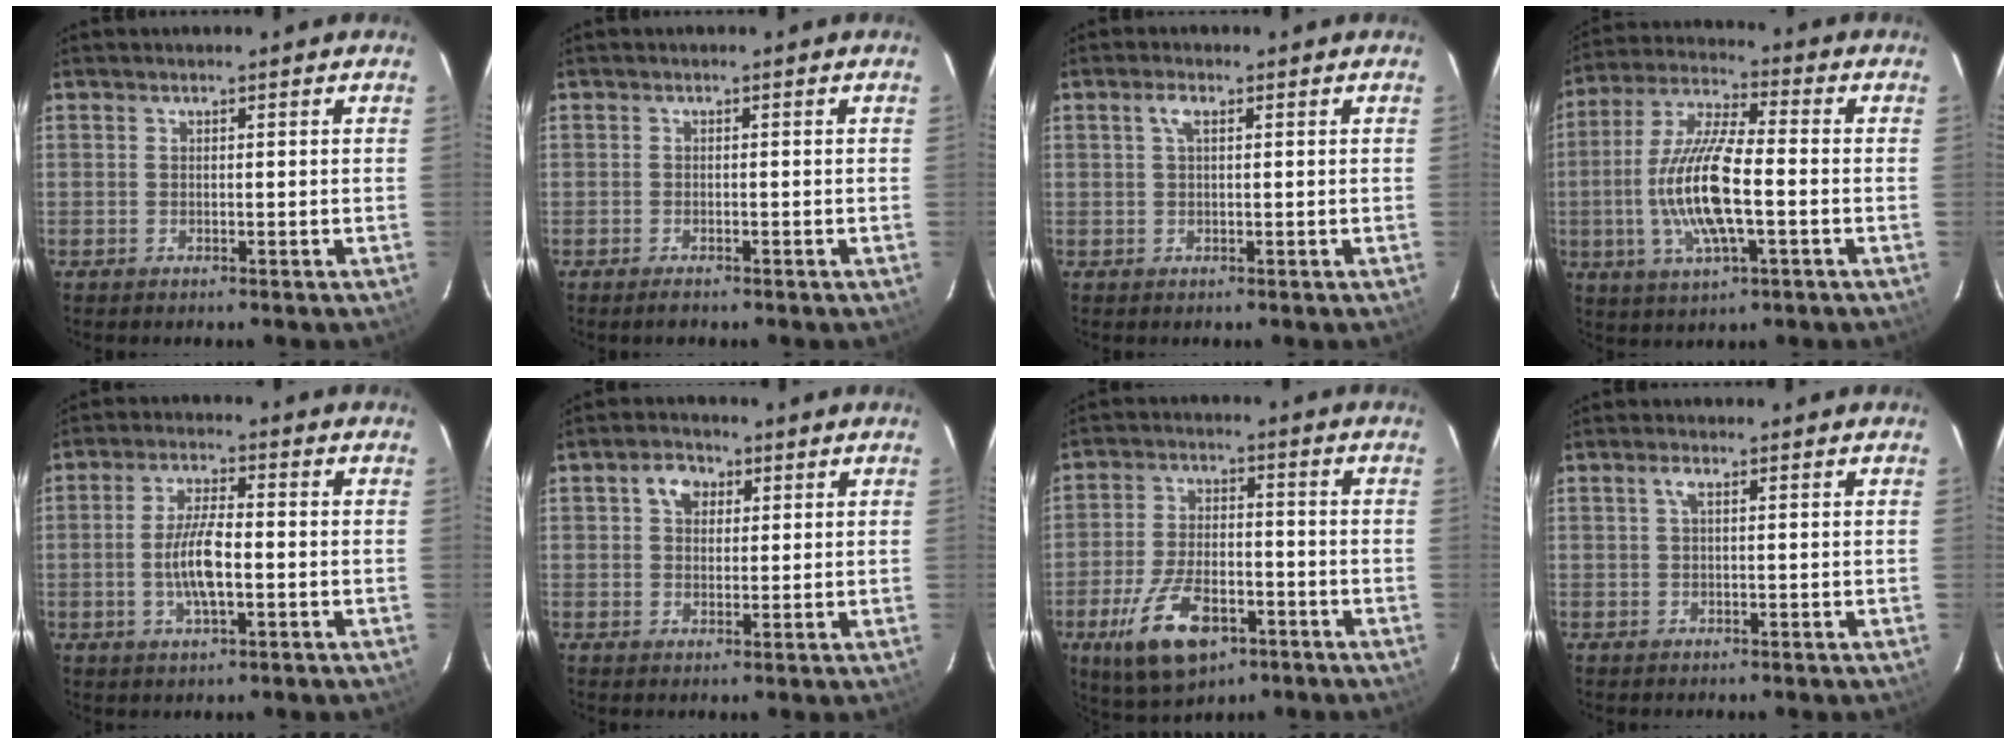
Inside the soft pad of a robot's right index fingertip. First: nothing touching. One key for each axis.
{"total": 1.8, "fx": -1.5, "fy": 0.5, "fz": 1.0, "tx": -0.023, "ty": -0.002, "tz": -0.026}
{"total": 2.1, "fx": 0.8, "fy": 0.8, "fz": 1.9, "tx": -0.037, "ty": 0.008, "tz": 0.014}
{"total": 15.0, "fx": -2.7, "fy": 4.1, "fz": 14.1, "tx": -0.292, "ty": 0.000, "tz": -0.055}
{"total": 7.5, "fx": -1.5, "fy": 2.3, "fz": 7.0, "tx": -0.140, "ty": 0.004, "tz": -0.027}
{"total": 4.5, "fx": 1.7, "fy": 3.4, "fz": 2.4, "tx": -0.036, "ty": 0.018, "tz": 0.030}
{"total": 14.3, "fx": -7.0, "fy": 6.8, "fz": 10.4, "tx": -0.218, "ty": -0.016, "tz": -0.114}
{"total": 1.6, "fx": 0.5, "fy": 0.4, "fz": 1.4, "tx": -0.028, "ty": 0.007, "tz": 0.008}